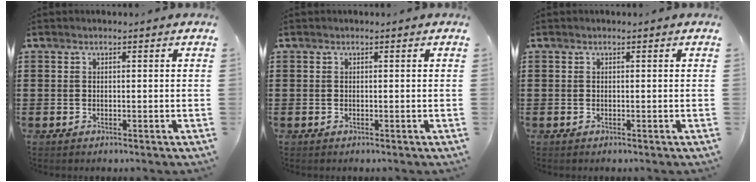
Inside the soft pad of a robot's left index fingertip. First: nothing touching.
{"total": 0.0}
{"total": 0.0}